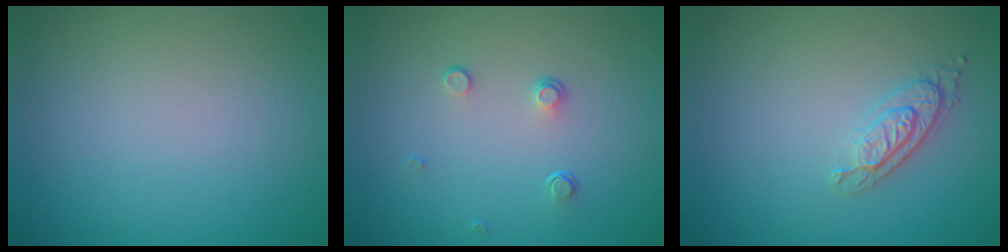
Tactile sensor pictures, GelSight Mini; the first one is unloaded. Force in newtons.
{"total": 1.0, "press": 0.7, "slide": 0.8}
{"total": 2.1, "press": 1.8, "slide": 1.1}